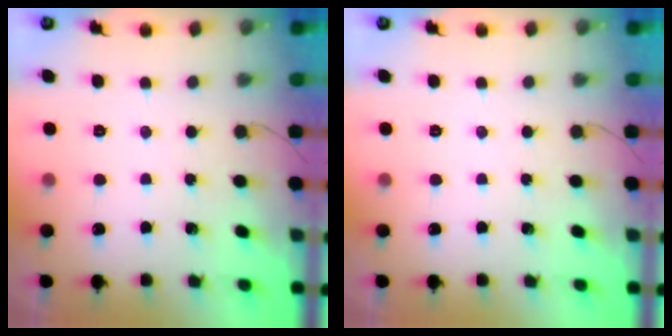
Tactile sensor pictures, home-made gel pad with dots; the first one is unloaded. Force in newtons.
{"total": 0.0}